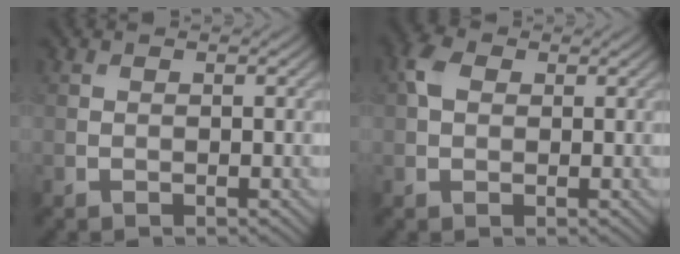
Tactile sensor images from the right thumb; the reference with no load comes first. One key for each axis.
{"total": 2.7, "fx": 0.8, "fy": 2.0, "fz": 1.6, "tx": -0.042, "ty": 0.009, "tz": 0.008}